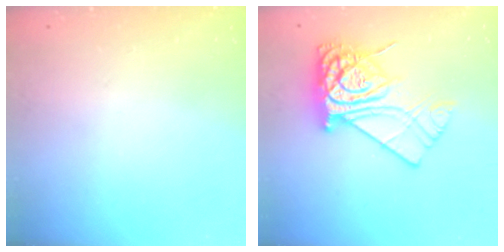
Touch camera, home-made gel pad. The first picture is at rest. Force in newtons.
{"total": 14.7, "press": 14.7, "slide": 1.5}